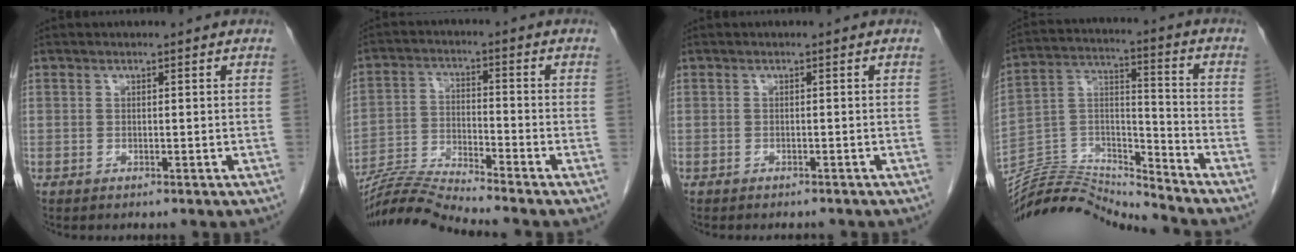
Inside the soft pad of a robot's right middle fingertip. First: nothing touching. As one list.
[{"total": 8.9, "force": [-8.4, -2.2, 2.0], "torque": [-0.047, -0.016, -0.162]}, {"total": 1.8, "force": [-1.6, 0.6, 0.5], "torque": [-0.010, -0.003, -0.019]}, {"total": 14.1, "force": [-14.0, -1.2, 0.4], "torque": [-0.006, 0.045, -0.261]}]